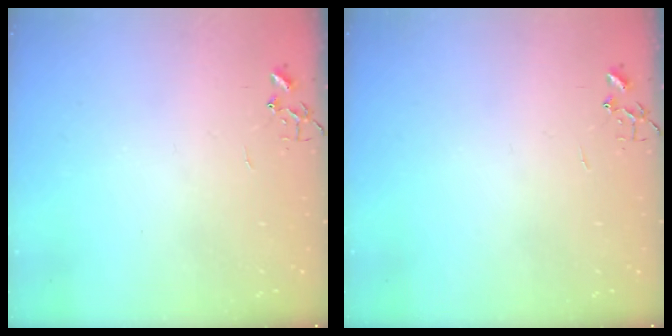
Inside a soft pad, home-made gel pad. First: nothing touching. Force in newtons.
{"total": 0.0}